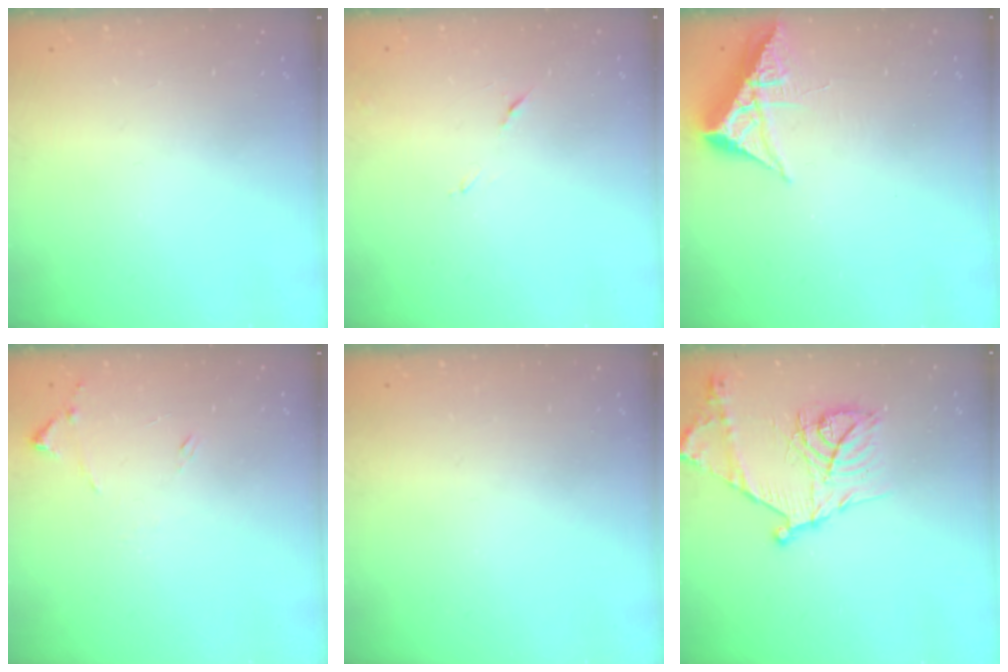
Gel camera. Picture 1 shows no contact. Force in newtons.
{"total": 6.1, "press": 6.1, "slide": 0.6}
{"total": 6.1, "press": 6.0, "slide": 0.7}
{"total": 8.0, "press": 8.0, "slide": 0.7}
{"total": 0.0}
{"total": 19.6, "press": 19.6, "slide": 1.5}